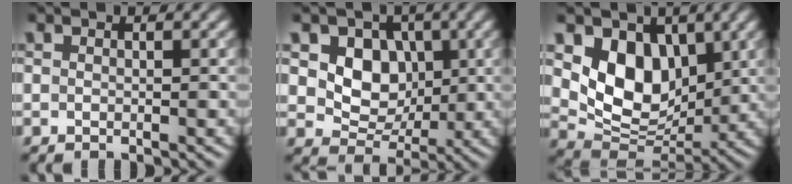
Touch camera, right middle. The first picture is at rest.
{"total": 5.5, "force": [1.1, 4.3, 3.2], "torque": [-0.054, -0.007, 0.012]}
{"total": 7.5, "force": [2.3, 5.4, 4.7], "torque": [-0.083, -0.019, 0.040]}